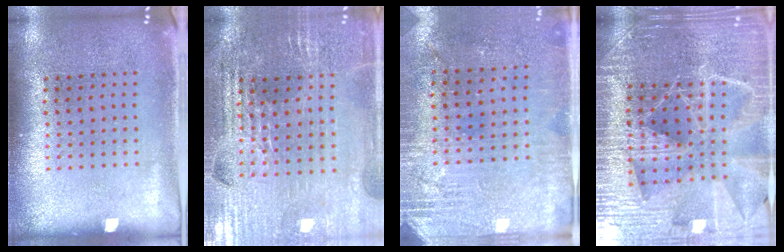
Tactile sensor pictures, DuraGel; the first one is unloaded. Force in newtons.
{"total": 3.0, "press": 3.0, "slide": 0.4}
{"total": 2.8, "press": 2.5, "slide": 1.2}
{"total": 4.9, "press": 4.5, "slide": 2.0}